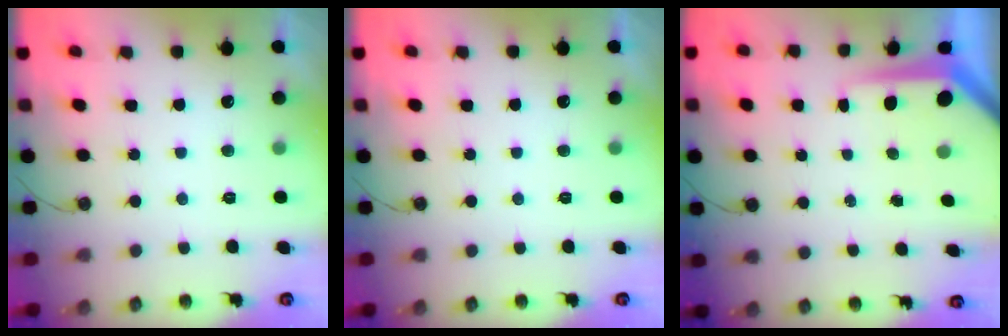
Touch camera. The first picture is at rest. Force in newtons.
{"total": 0.0}
{"total": 7.2, "press": 7.2, "slide": 0.5}